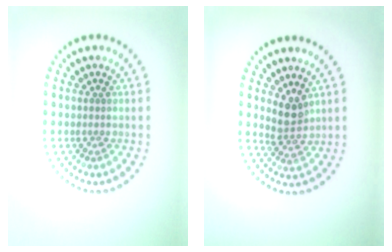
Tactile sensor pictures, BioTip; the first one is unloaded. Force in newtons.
{"total": 2.4, "press": 1.9, "slide": 1.5}